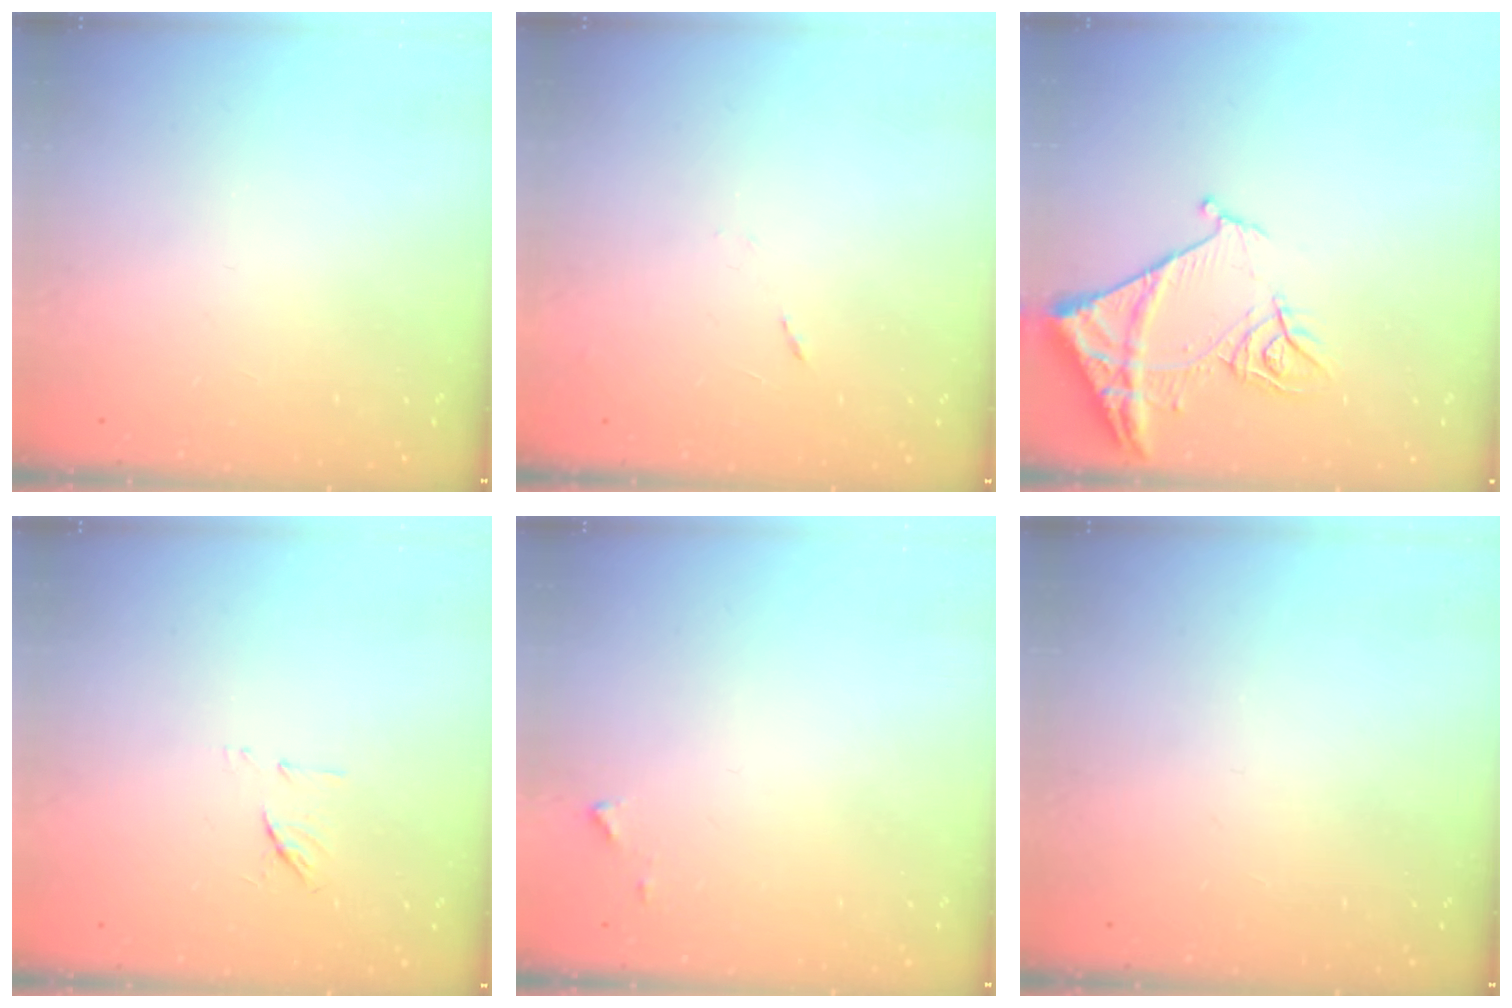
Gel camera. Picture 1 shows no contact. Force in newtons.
{"total": 5.3, "press": 5.3, "slide": 0.5}
{"total": 11.7, "press": 11.6, "slide": 1.2}
{"total": 6.8, "press": 6.6, "slide": 1.2}
{"total": 4.3, "press": 4.2, "slide": 0.5}
{"total": 0.0}